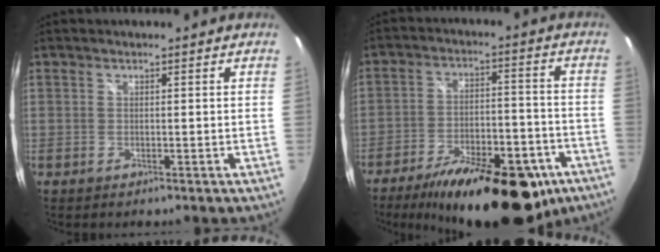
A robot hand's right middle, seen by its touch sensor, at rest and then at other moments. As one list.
[{"total": 23.4, "force": [-15.8, 9.3, 14.4], "torque": [-0.235, -0.015, -0.217]}]